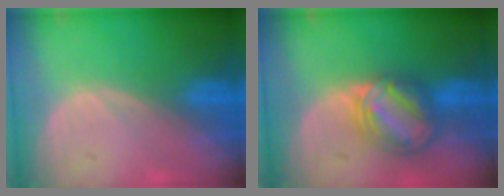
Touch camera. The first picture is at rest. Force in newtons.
{"total": 8.3, "press": 7.1, "slide": 4.4}